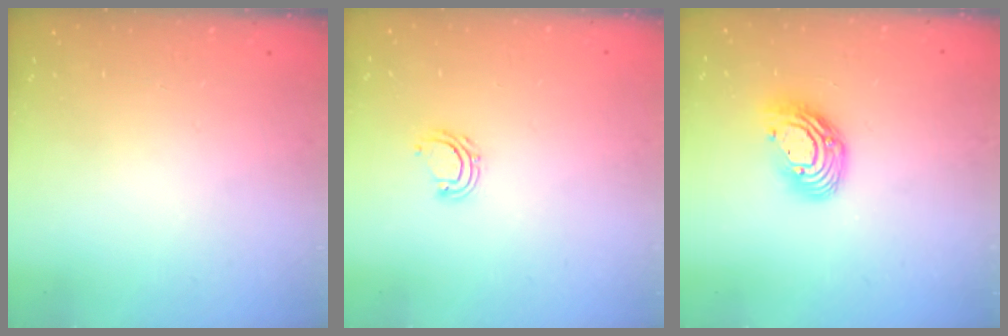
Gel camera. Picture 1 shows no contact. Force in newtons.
{"total": 5.7, "press": 5.7, "slide": 0.6}
{"total": 12.2, "press": 12.1, "slide": 1.1}